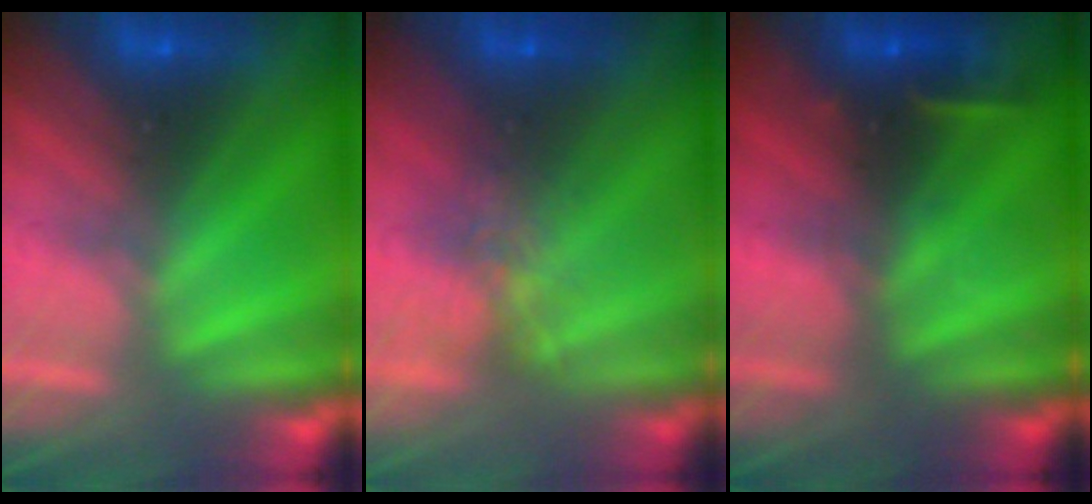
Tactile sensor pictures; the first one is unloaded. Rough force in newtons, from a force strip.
{"total": 4.6}
{"total": 2.4}